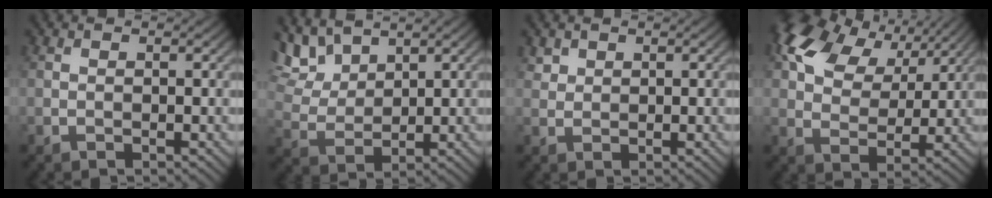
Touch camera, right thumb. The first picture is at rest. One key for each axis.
{"total": 6.8, "fx": 4.8, "fy": 3.1, "fz": 3.6, "tx": -0.095, "ty": 0.004, "tz": 0.102}
{"total": 1.4, "fx": 1.0, "fy": 1.0, "fz": 0.3, "tx": -0.011, "ty": -0.002, "tz": 0.023}
{"total": 11.2, "fx": 6.0, "fy": 6.7, "fz": 6.7, "tx": -0.148, "ty": 0.017, "tz": 0.108}